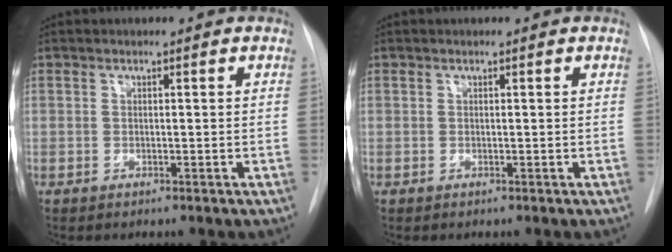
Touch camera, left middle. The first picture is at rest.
{"total": 0.0}